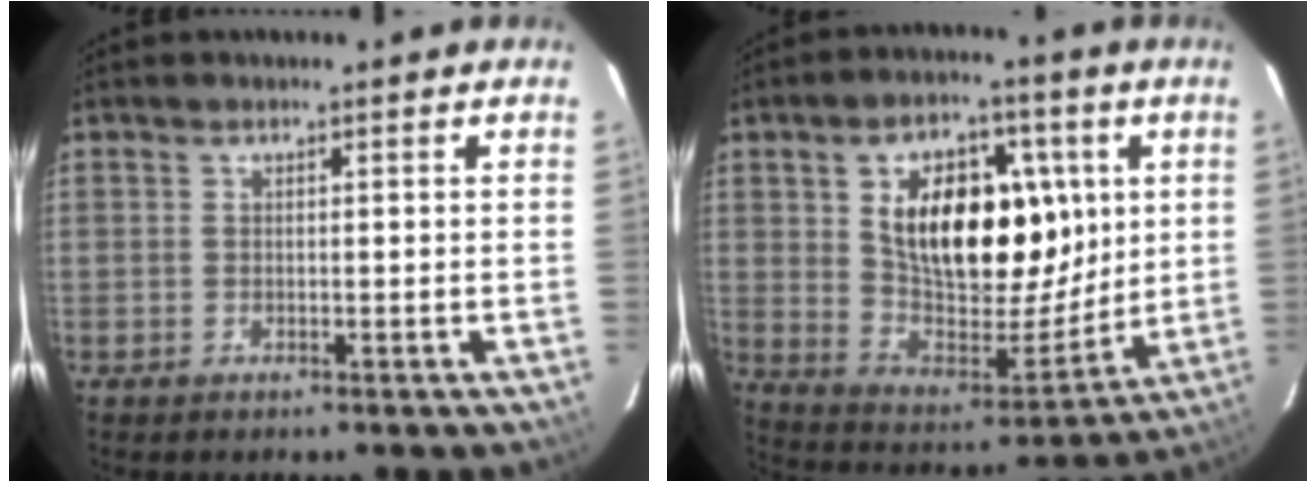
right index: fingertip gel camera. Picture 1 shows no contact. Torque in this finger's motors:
{"motor_torque": [1.36, 0.78, 1.06, 0.21]}